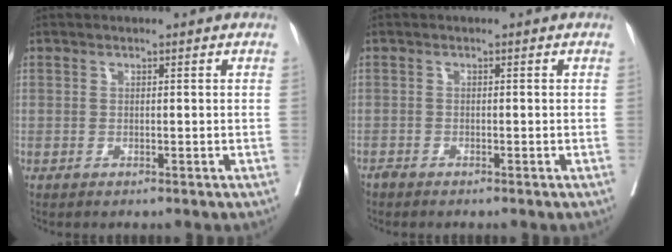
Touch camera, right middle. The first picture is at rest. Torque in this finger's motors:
{"motor_torque": [1.09, -1.04, 0.42, 0.12]}